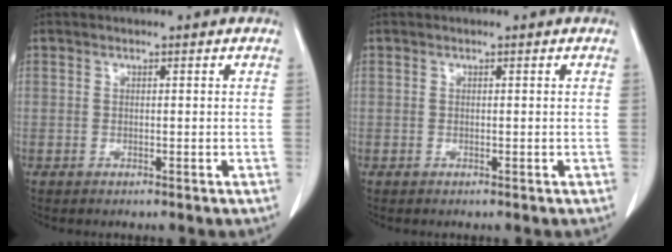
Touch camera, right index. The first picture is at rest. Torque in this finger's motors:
{"motor_torque": [-0.11, 0.09, -0.06, 0.00]}